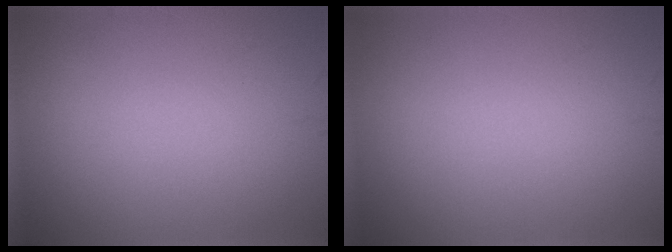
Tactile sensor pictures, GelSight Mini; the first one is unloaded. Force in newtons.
{"total": 0.0}